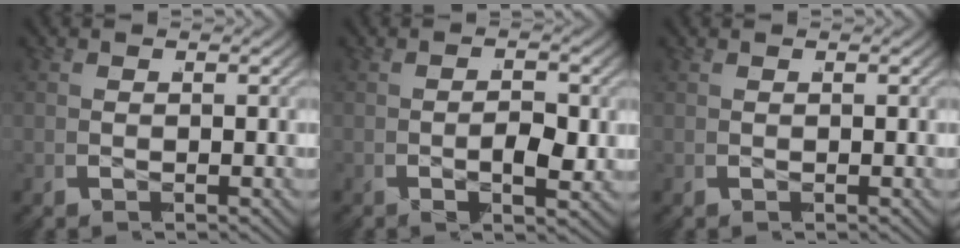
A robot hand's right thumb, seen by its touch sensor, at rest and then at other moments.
{"total": 3.2, "force": [-1.0, 1.4, 2.7], "torque": [-0.044, -0.005, -0.020]}
{"total": 0.0}